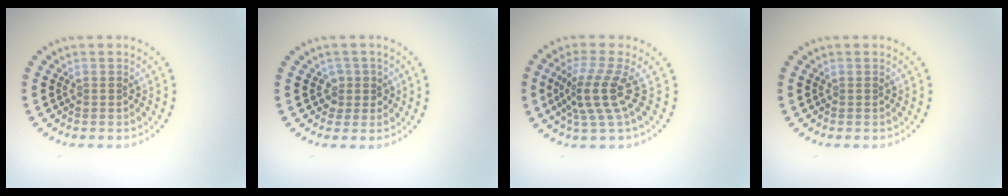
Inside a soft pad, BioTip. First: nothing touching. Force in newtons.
{"total": 1.7, "press": 1.3, "slide": 1.0}
{"total": 3.9, "press": 2.8, "slide": 2.8}
{"total": 0.0}